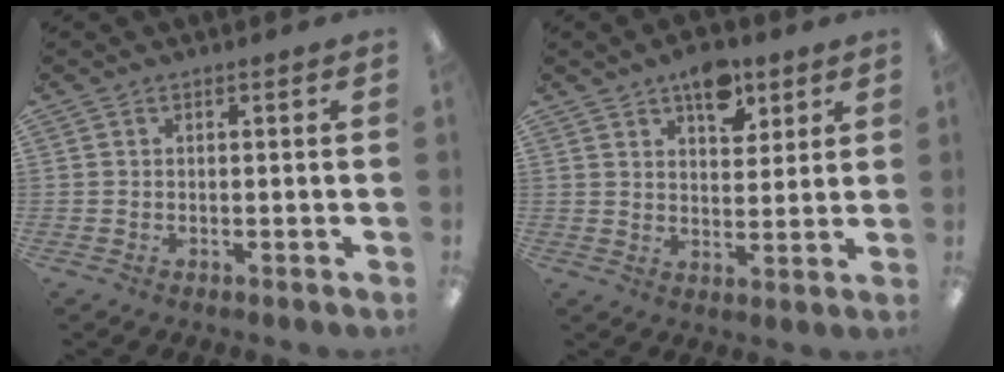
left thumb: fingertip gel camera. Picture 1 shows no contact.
{"total": 9.3, "force": [5.9, 5.1, 5.1], "torque": [-0.050, -0.030, 0.099]}